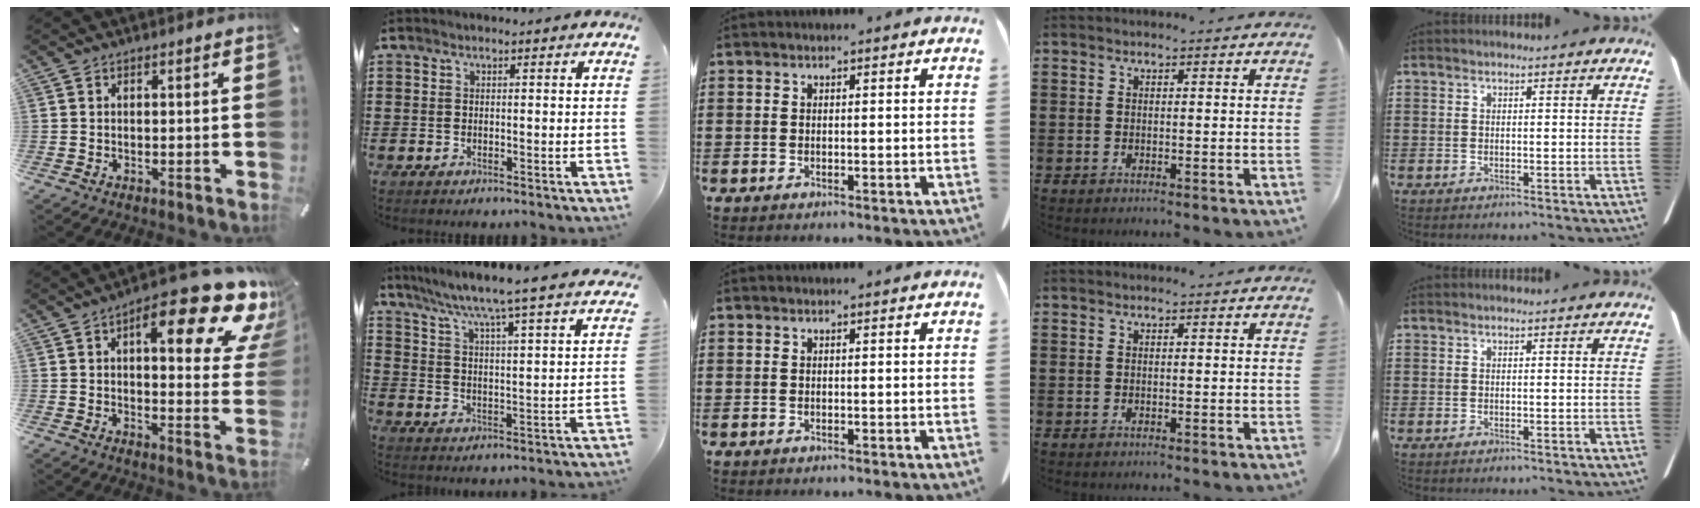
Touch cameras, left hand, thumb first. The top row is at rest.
{"thumb": {"total": 20.0, "force": [11.1, 7.1, 15.0], "torque": [-0.202, -0.074, 0.173]}, "index": {"total": 5.6, "force": [4.8, -1.5, 2.4], "torque": [-0.068, -0.056, 0.070]}}